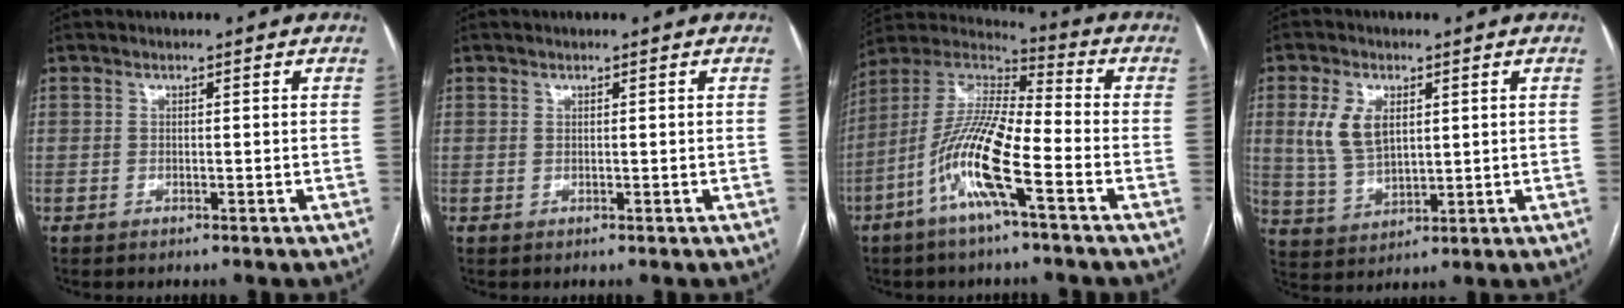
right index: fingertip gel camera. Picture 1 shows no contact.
{"total": 0.0}
{"total": 14.3, "force": [-6.0, 1.8, 12.8], "torque": [-0.262, 0.000, -0.121]}
{"total": 7.7, "force": [2.3, 4.5, 5.8], "torque": [-0.132, 0.009, 0.053]}